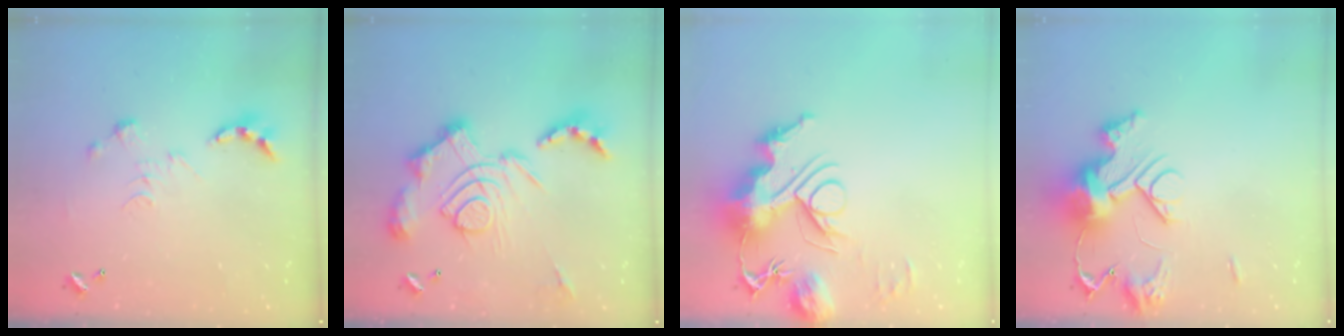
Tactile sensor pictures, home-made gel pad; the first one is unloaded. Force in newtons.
{"total": 3.6, "press": 2.9, "slide": 2.2}
{"total": 16.1, "press": 15.9, "slide": 2.3}
{"total": 14.4, "press": 14.3, "slide": 1.2}